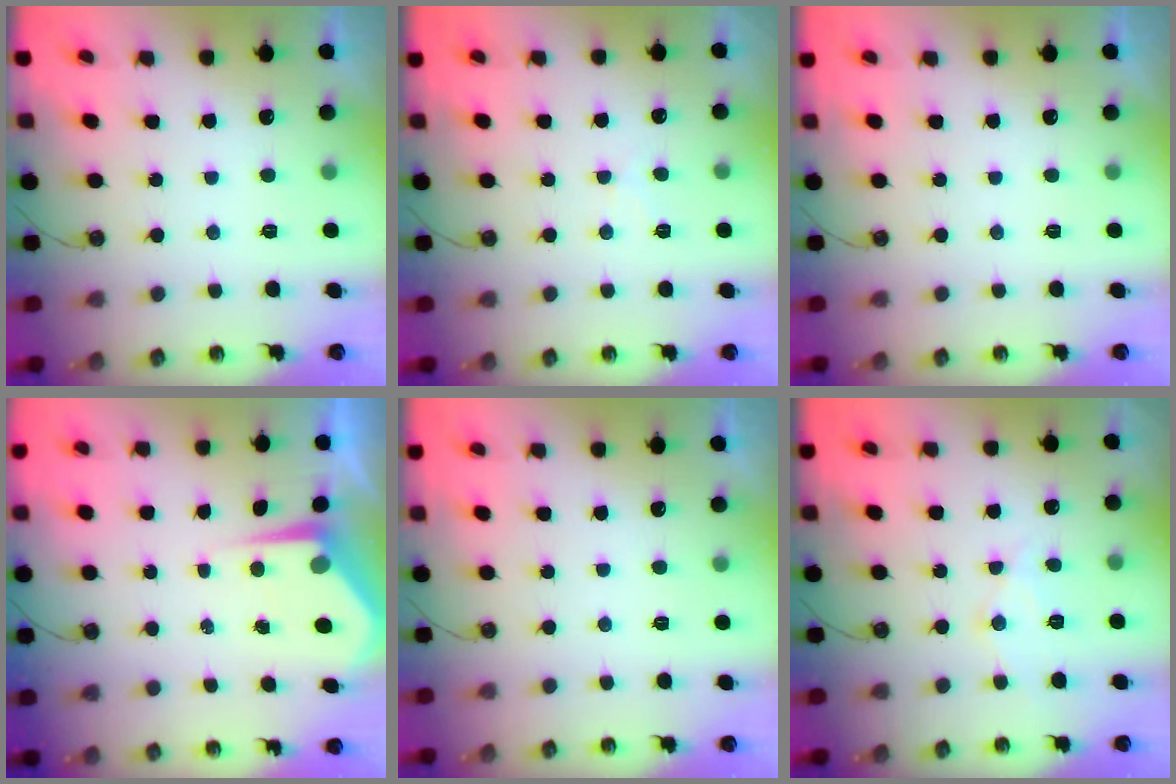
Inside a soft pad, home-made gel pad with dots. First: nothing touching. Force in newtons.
{"total": 6.5, "press": 6.4, "slide": 0.7}
{"total": 0.0}
{"total": 5.0, "press": 5.0, "slide": 0.3}
{"total": 0.0}
{"total": 8.8, "press": 8.7, "slide": 0.7}